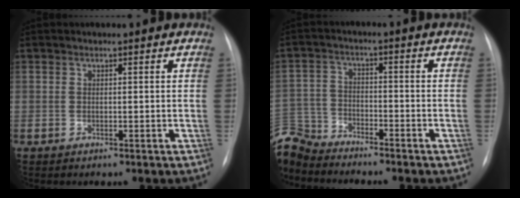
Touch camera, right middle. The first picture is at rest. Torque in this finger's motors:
{"motor_torque": [0.09, -0.65, 0.06, -0.07]}